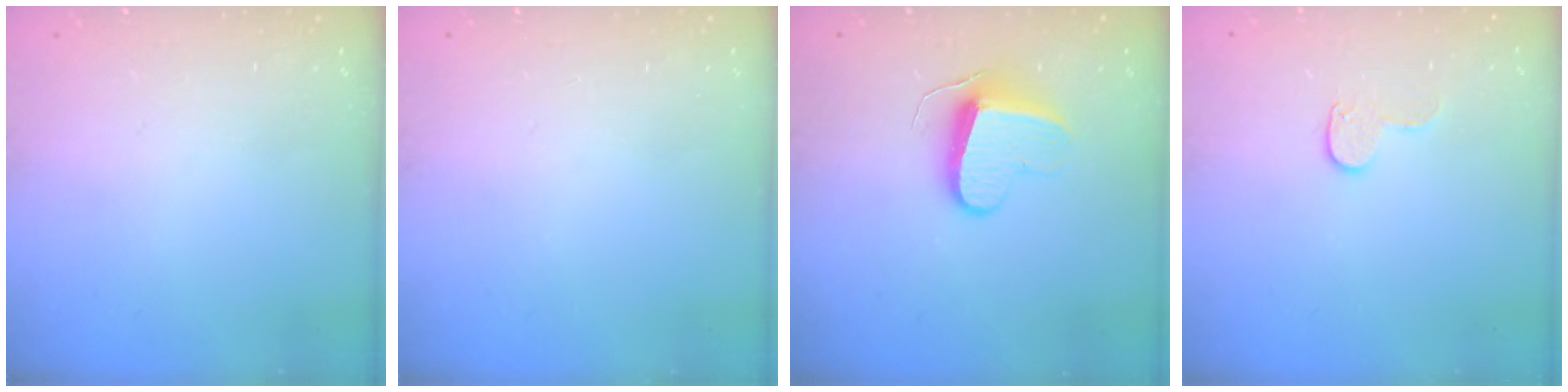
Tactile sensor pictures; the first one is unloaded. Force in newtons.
{"total": 0.0}
{"total": 9.0, "press": 9.0, "slide": 0.1}
{"total": 6.8, "press": 6.8, "slide": 0.3}